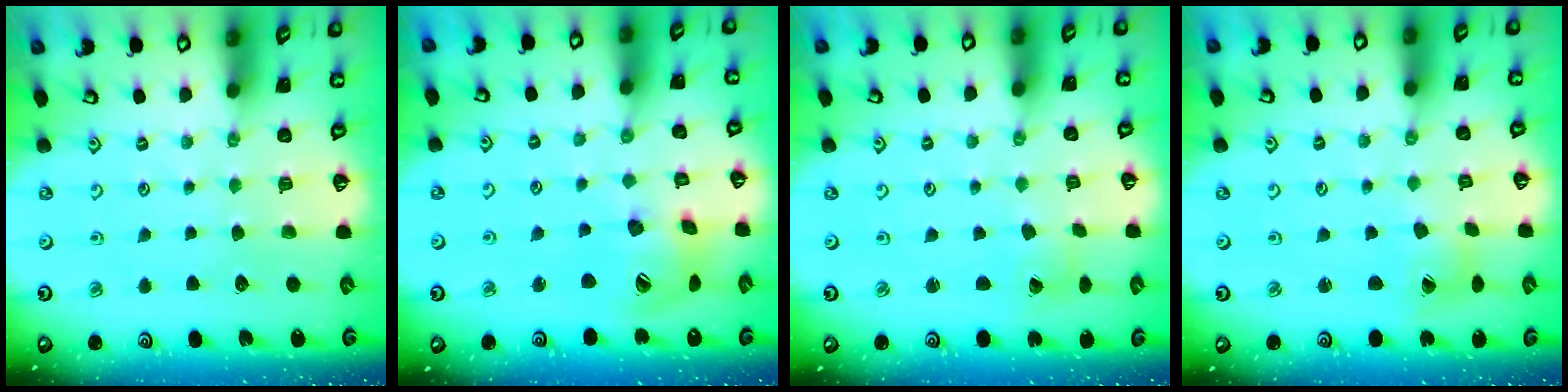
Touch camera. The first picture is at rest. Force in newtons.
{"total": 16.7, "press": 16.5, "slide": 2.6}
{"total": 2.8, "press": 2.8, "slide": 0.1}
{"total": 3.6, "press": 3.6, "slide": 0.5}